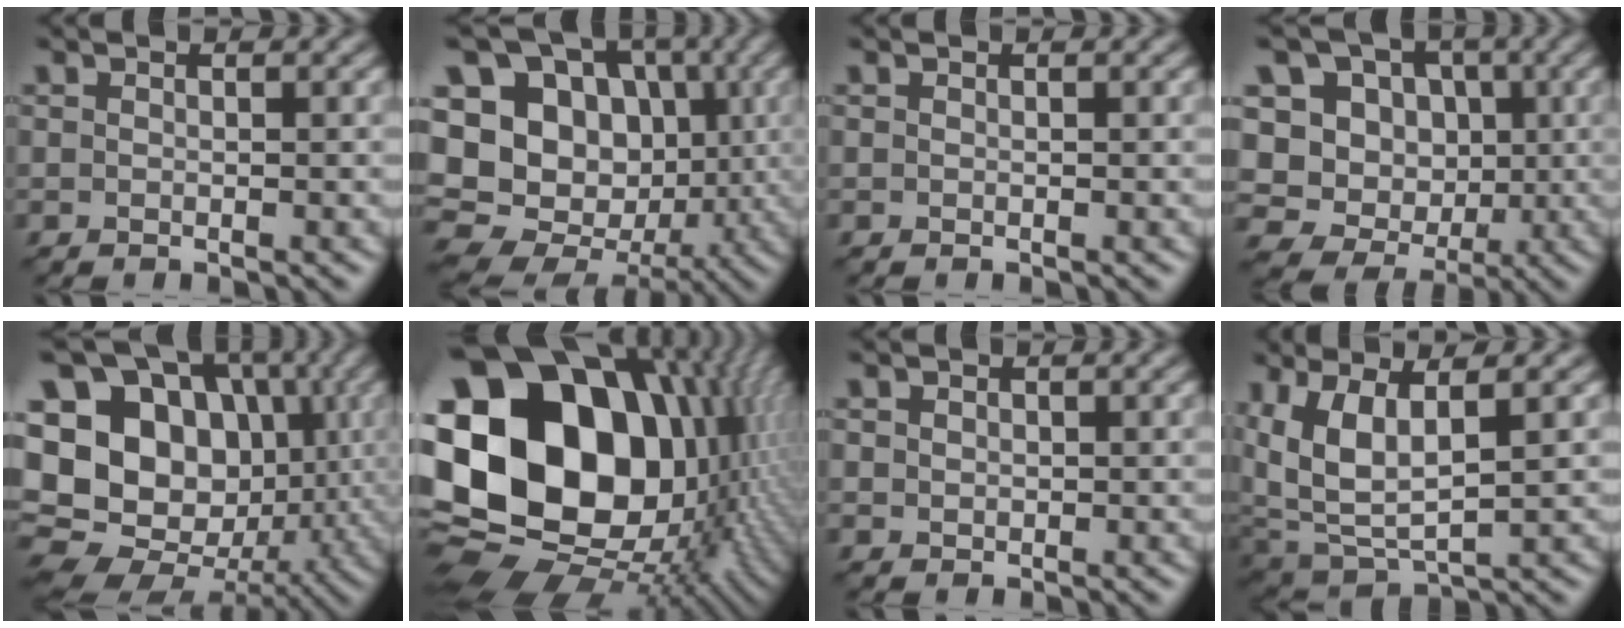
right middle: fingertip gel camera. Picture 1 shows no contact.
{"total": 16.5, "force": [0.7, 14.2, 8.5], "torque": [-0.187, 0.008, 0.011]}
{"total": 0.0}
{"total": 15.0, "force": [2.1, 13.7, 5.7], "torque": [-0.156, 0.027, 0.034]}
{"total": 19.4, "force": [1.7, 15.9, 11.0], "torque": [-0.227, 0.017, 0.027]}
{"total": 23.7, "force": [1.9, 17.8, 15.5], "torque": [-0.327, -0.023, 0.040]}
{"total": 1.1, "force": [0.3, 1.0, 0.4], "torque": [-0.004, 0.002, 0.001]}
{"total": 6.8, "force": [2.4, 3.5, 5.4], "torque": [-0.124, -0.008, 0.054]}